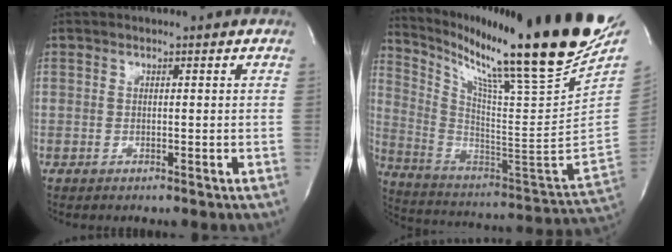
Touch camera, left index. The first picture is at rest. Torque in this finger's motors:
{"motor_torque": [1.41, -0.73, 0.20, 0.19]}